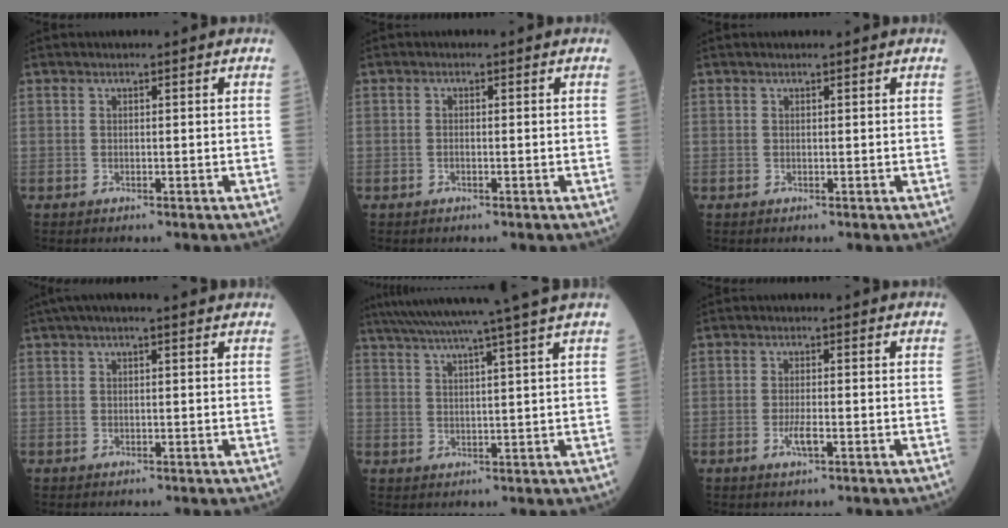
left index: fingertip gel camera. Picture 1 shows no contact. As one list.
[{"total": 0.6, "force": [-0.4, 0.2, 0.4], "torque": [-0.009, -0.001, -0.008]}, {"total": 0.6, "force": [0.6, 0.3, -0.1], "torque": [-0.010, 0.011, 0.013]}, {"total": 5.1, "force": [4.0, 0.4, 3.1], "torque": [-0.055, 0.036, 0.054]}, {"total": 15.2, "force": [12.9, -2.8, 7.5], "torque": [-0.128, -0.014, 0.183]}, {"total": 2.4, "force": [-1.0, 0.4, 2.2], "torque": [-0.047, -0.002, -0.017]}]